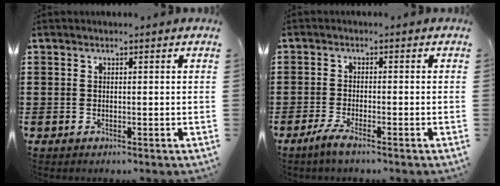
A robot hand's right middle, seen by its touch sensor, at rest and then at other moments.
{"total": 2.6, "force": [-1.9, 0.0, 1.7], "torque": [-0.042, -0.004, -0.039]}